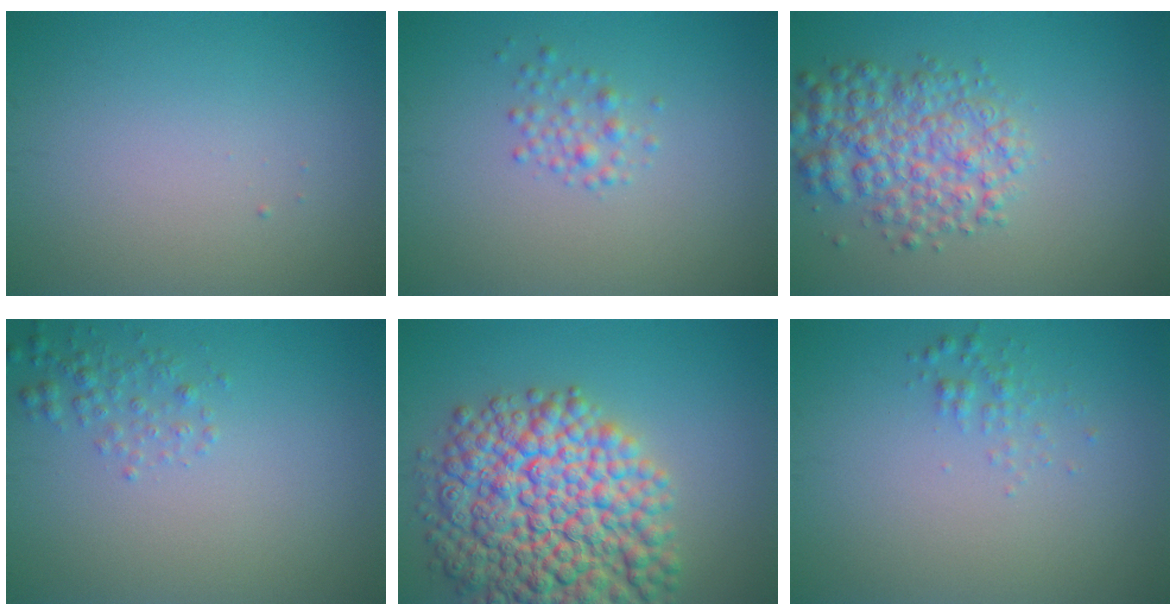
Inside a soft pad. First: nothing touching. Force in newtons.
{"total": 1.4, "press": 1.4, "slide": 0.0}
{"total": 5.2, "press": 5.2, "slide": 0.2}
{"total": 1.6, "press": 1.6, "slide": 0.1}
{"total": 13.3, "press": 13.3, "slide": 0.5}
{"total": 1.1, "press": 1.1, "slide": 0.0}